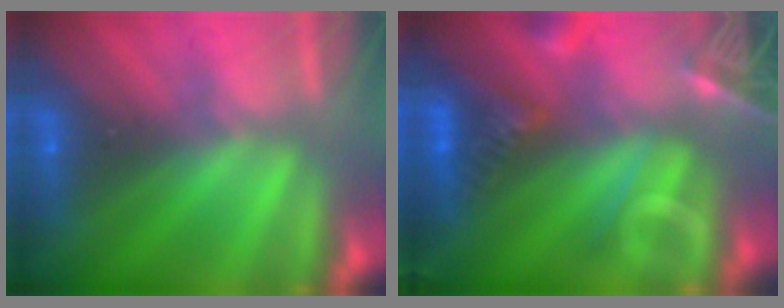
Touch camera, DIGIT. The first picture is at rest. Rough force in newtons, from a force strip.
{"total": 12.7}